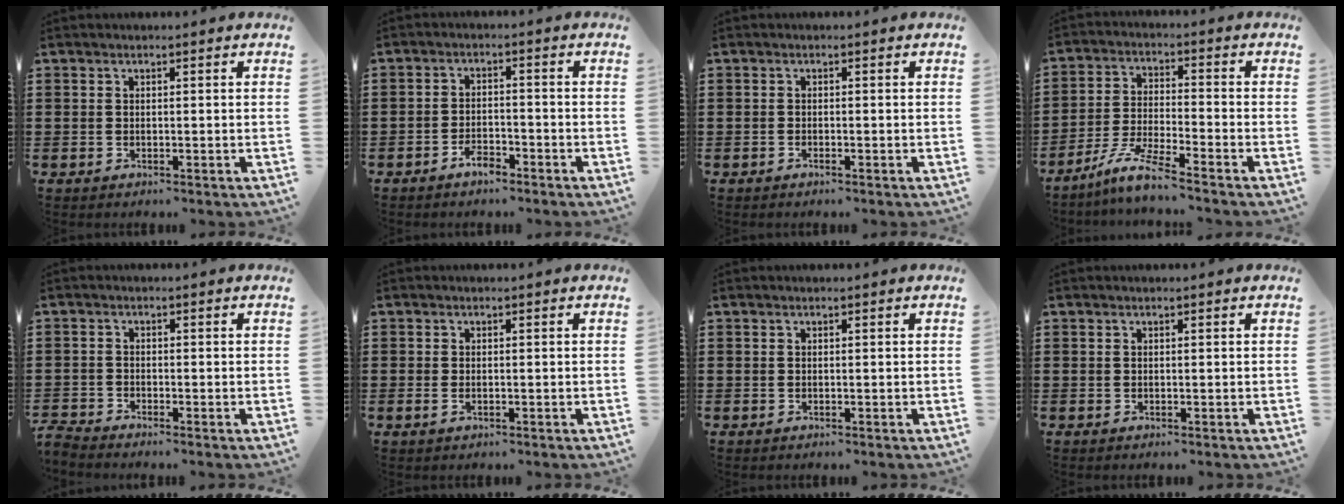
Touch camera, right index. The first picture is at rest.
{"total": 3.0, "force": [-2.5, 1.0, 1.4], "torque": [-0.026, 0.008, -0.048]}
{"total": 0.6, "force": [-0.5, 0.1, 0.3], "torque": [-0.008, -0.003, -0.009]}
{"total": 6.5, "force": [-5.5, -0.3, 3.4], "torque": [-0.091, -0.018, -0.113]}
{"total": 1.8, "force": [-1.8, 0.0, 0.0], "torque": [-0.006, 0.000, -0.039]}
{"total": 1.5, "force": [1.0, -1.1, -0.3], "torque": [0.011, -0.006, 0.020]}
{"total": 0.0}
{"total": 0.0}